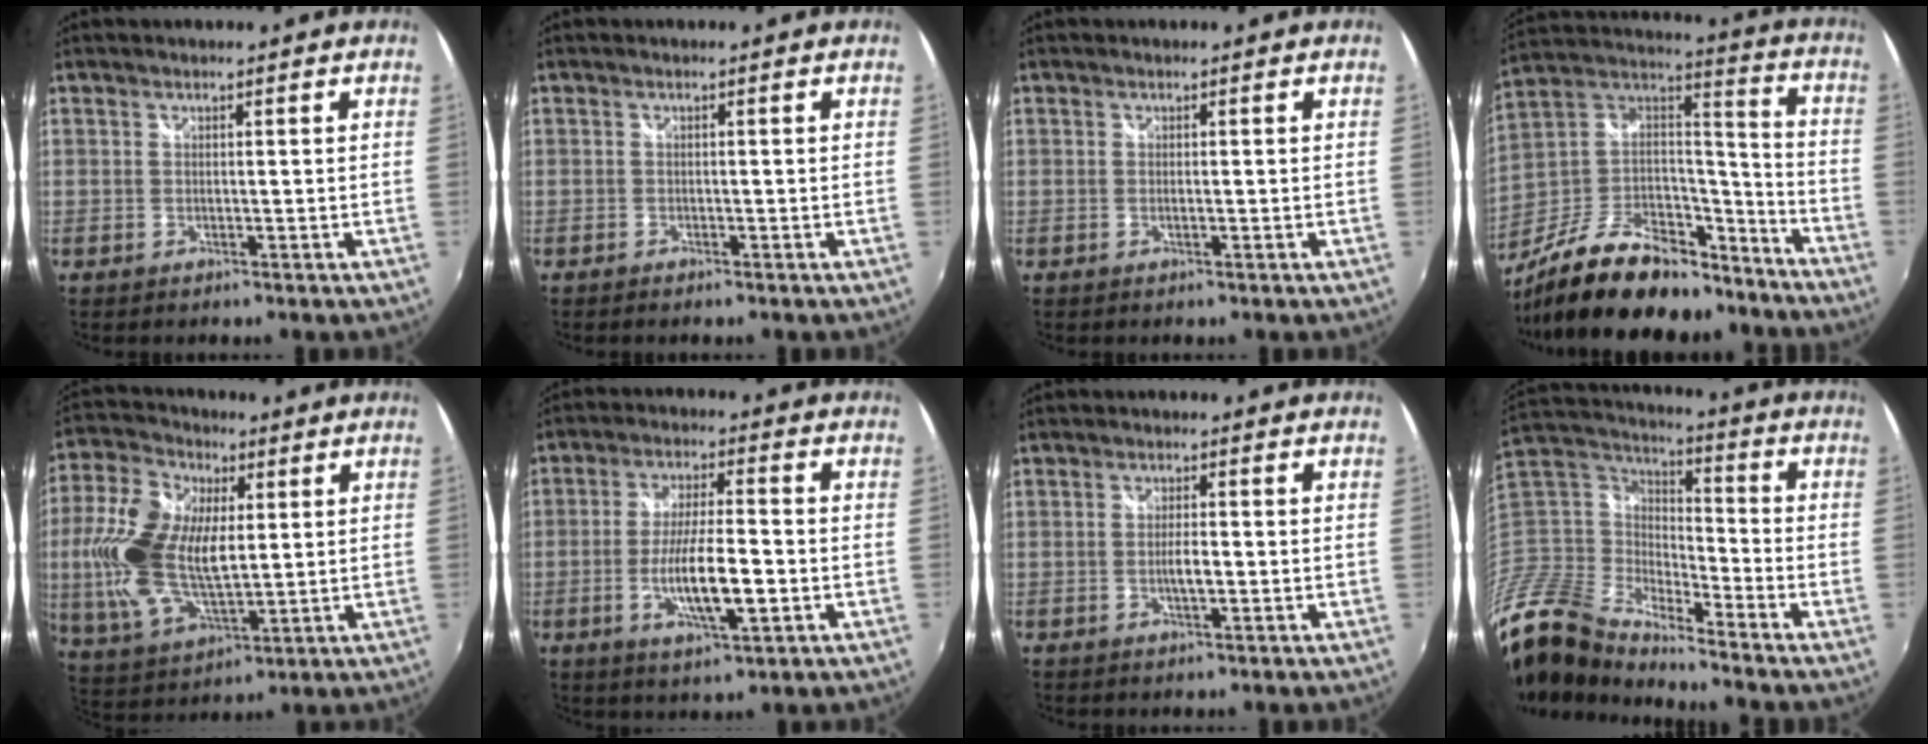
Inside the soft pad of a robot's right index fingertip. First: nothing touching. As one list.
[{"total": 1.0, "force": [-0.8, 0.4, 0.4], "torque": [-0.012, -0.003, -0.017]}, {"total": 0.6, "force": [-0.2, -0.1, 0.5], "torque": [-0.008, 0.002, -0.004]}, {"total": 27.4, "force": [-19.6, 12.7, 14.3], "torque": [-0.286, 0.029, -0.297]}, {"total": 18.2, "force": [1.8, 9.9, 15.1], "torque": [-0.317, 0.012, 0.040]}, {"total": 10.5, "force": [-2.9, 2.1, 9.8], "torque": [-0.184, -0.010, -0.048]}, {"total": 2.4, "force": [-0.6, 0.4, 2.3], "torque": [-0.042, 0.000, -0.010]}, {"total": 16.4, "force": [-12.5, 7.4, 7.6], "torque": [-0.186, -0.008, -0.258]}]